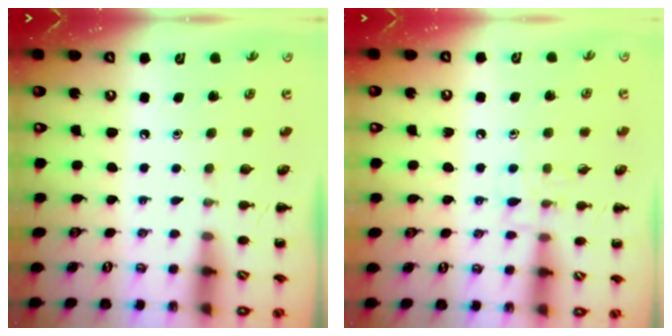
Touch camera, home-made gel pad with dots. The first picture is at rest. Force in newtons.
{"total": 7.5, "press": 7.1, "slide": 2.2}